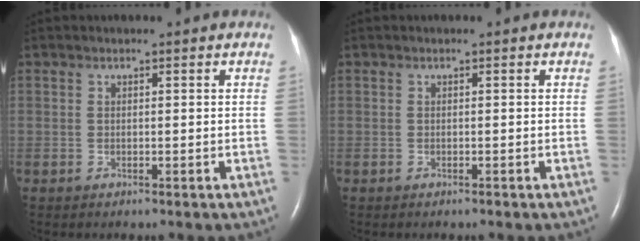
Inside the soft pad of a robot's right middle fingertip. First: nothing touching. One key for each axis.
{"total": 0.0}